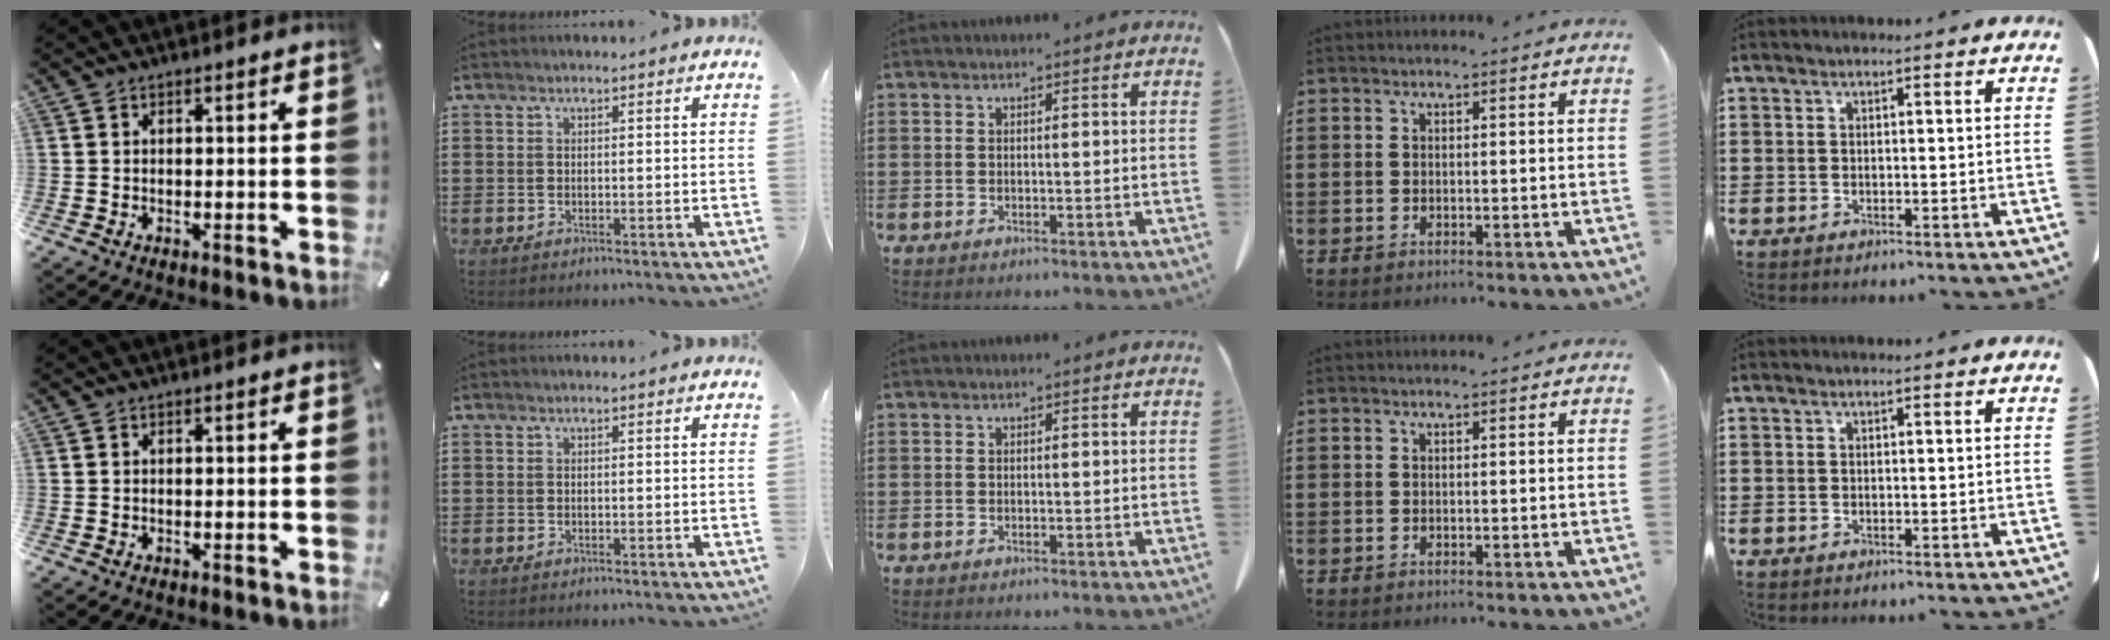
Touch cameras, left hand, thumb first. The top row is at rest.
{}